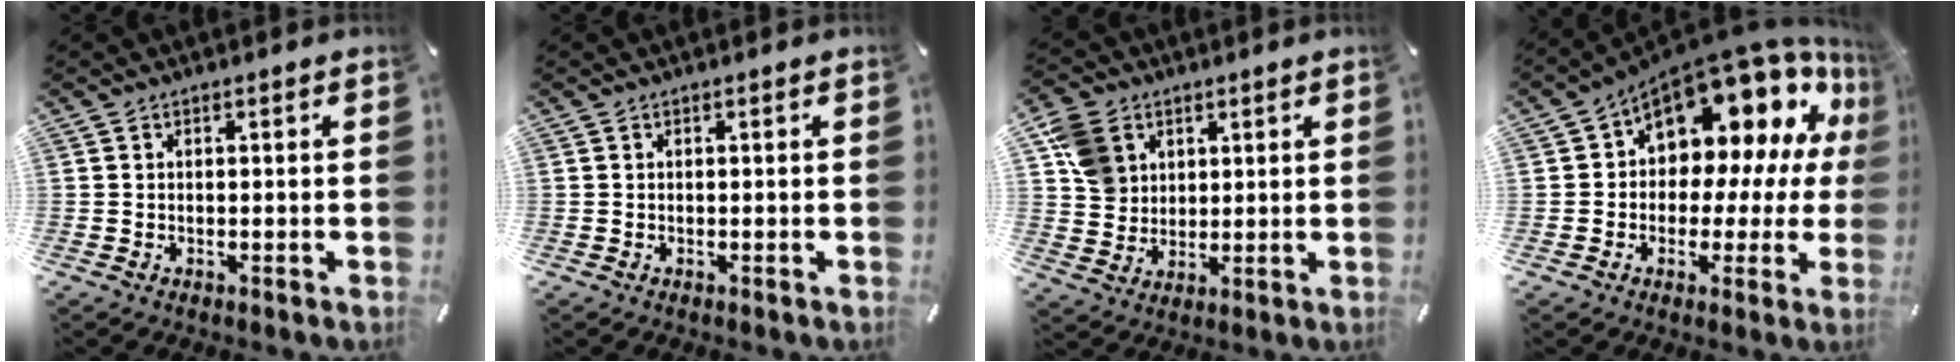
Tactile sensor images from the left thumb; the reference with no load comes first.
{"total": 0.0}
{"total": 9.1, "force": [3.4, 7.8, 3.1], "torque": [-0.064, 0.002, 0.069]}
{"total": 16.0, "force": [8.2, 9.8, 9.6], "torque": [-0.126, -0.081, 0.137]}